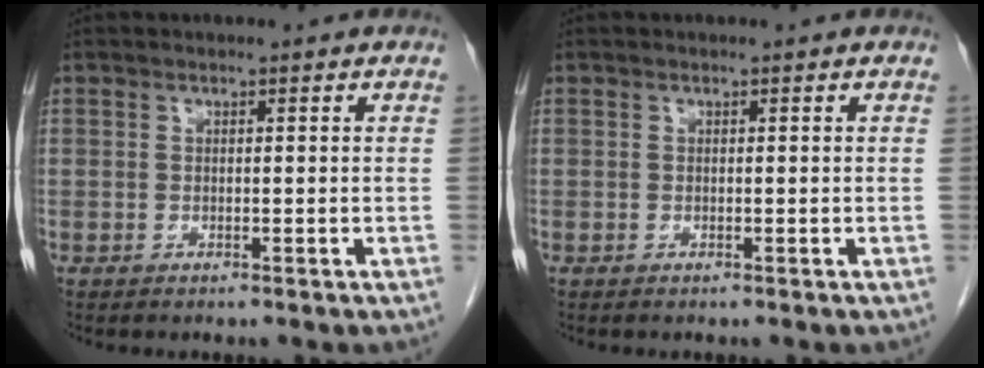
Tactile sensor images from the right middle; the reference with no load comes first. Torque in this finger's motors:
{"motor_torque": [0.10, 0.00, 0.04, 0.00]}